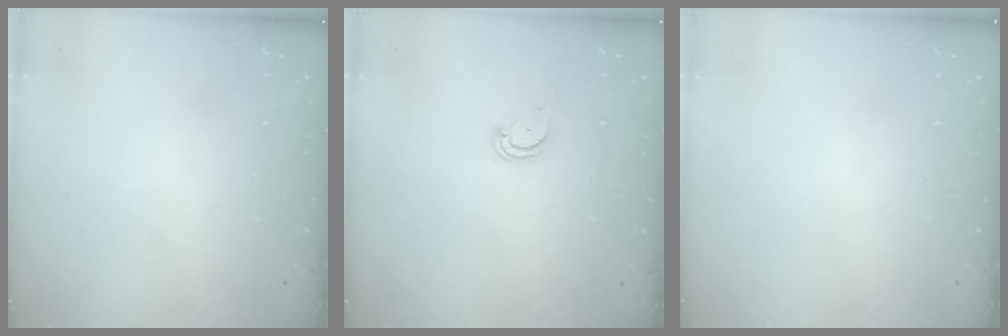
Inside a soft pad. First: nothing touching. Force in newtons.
{"total": 2.1, "press": 2.1, "slide": 0.2}
{"total": 0.0}